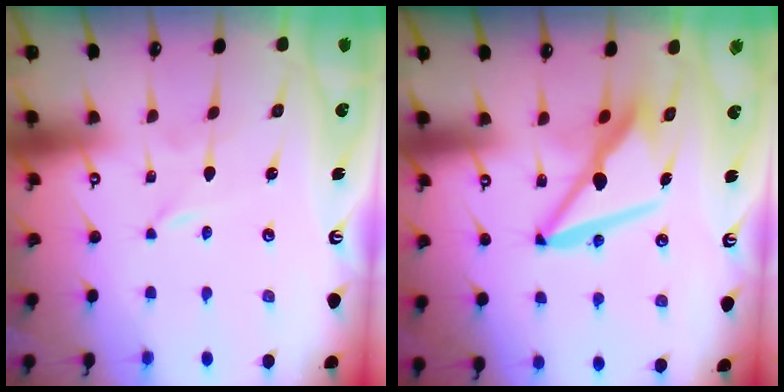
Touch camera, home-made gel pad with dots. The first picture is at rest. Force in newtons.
{"total": 10.5, "press": 10.3, "slide": 1.7}